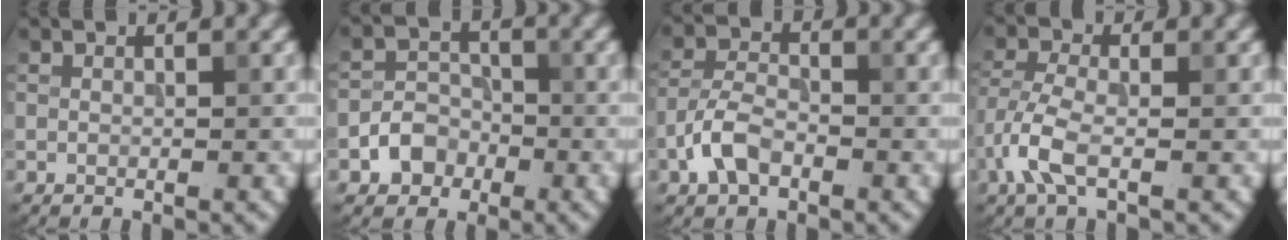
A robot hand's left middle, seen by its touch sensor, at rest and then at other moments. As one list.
[{"total": 3.1, "force": [-1.5, 2.5, 1.2], "torque": [-0.013, 0.007, -0.026]}, {"total": 3.6, "force": [-1.8, 2.0, 2.3], "torque": [-0.046, 0.007, -0.044]}, {"total": 3.8, "force": [-1.7, 1.5, 3.0], "torque": [-0.076, 0.002, -0.046]}]